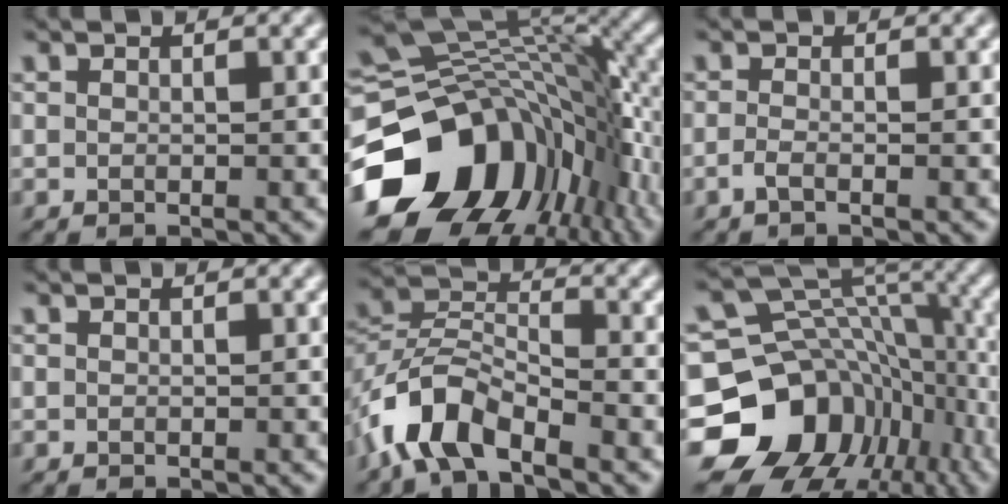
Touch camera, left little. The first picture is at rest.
{"total": 16.2, "force": [-6.8, 11.8, 8.8], "torque": [-0.175, -0.024, -0.103]}
{"total": 1.1, "force": [-0.7, 0.1, 0.8], "torque": [-0.020, -0.002, -0.017]}
{"total": 0.0}
{"total": 6.1, "force": [-4.3, 2.5, 3.5], "torque": [-0.066, 0.006, -0.093]}
{"total": 15.2, "force": [-6.3, 12.2, 6.5], "torque": [-0.139, 0.001, -0.098]}